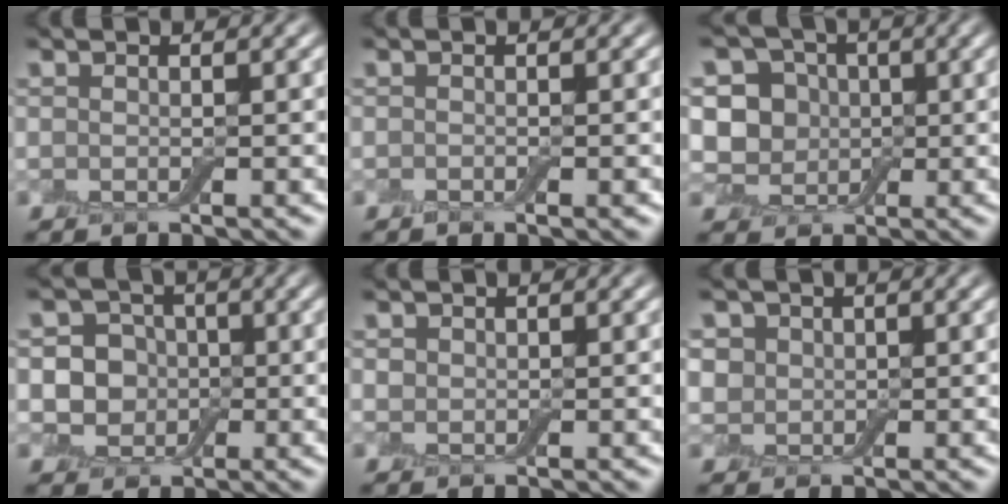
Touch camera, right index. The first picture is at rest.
{"total": 0.7, "force": [-0.4, 0.2, 0.6], "torque": [-0.010, -0.002, -0.007]}
{"total": 5.3, "force": [0.6, 4.8, 2.2], "torque": [-0.021, 0.010, -0.015]}
{"total": 5.7, "force": [-0.3, 5.2, 2.4], "torque": [-0.021, 0.020, -0.033]}
{"total": 0.7, "force": [0.2, 0.7, 0.1], "torque": [0.000, 0.002, 0.000]}
{"total": 3.1, "force": [1.0, 2.7, 1.2], "torque": [-0.025, 0.009, 0.011]}